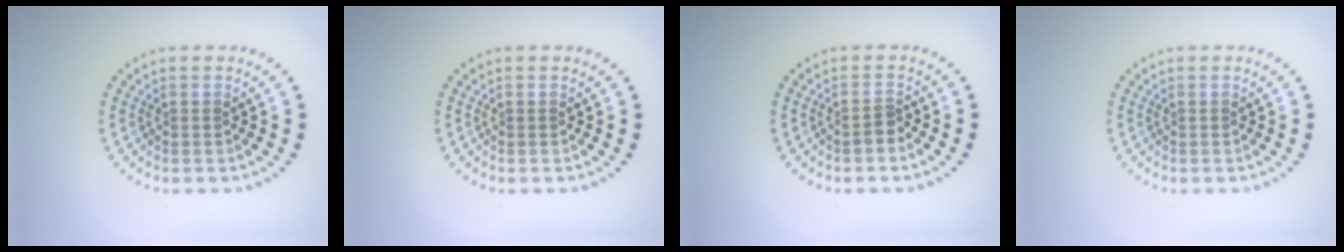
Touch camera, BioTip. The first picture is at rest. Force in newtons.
{"total": 0.0}
{"total": 1.5, "press": 1.2, "slide": 0.9}
{"total": 0.0}